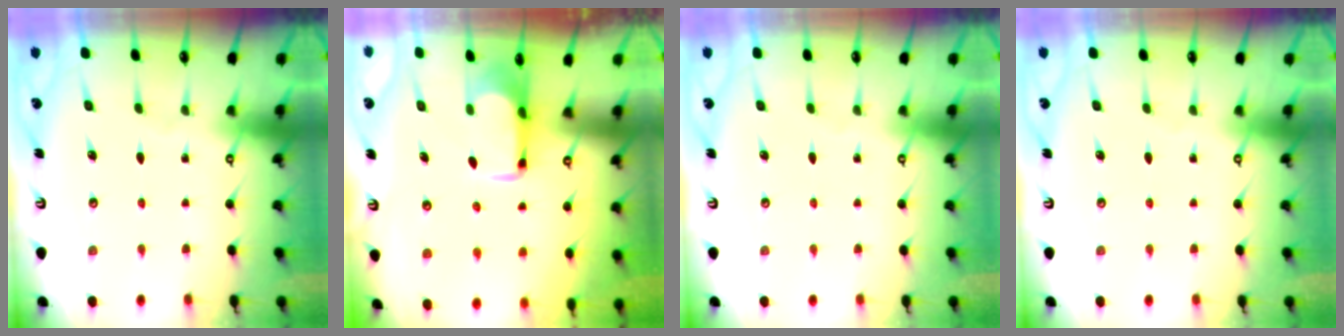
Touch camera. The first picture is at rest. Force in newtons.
{"total": 1.9, "press": 1.9, "slide": 0.4}
{"total": 0.0}
{"total": 0.0}